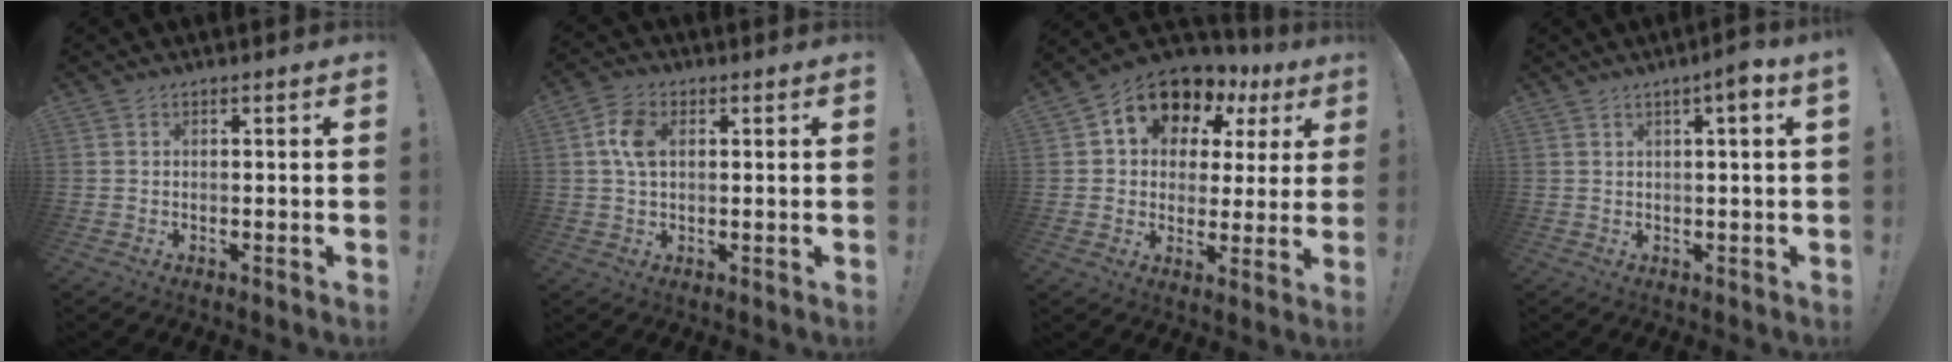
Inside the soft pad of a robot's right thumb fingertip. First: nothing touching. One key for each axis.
{"total": 7.8, "fx": 1.5, "fy": 5.1, "fz": 5.7, "tx": -0.105, "ty": 0.003, "tz": 0.027}
{"total": 11.2, "fx": 7.0, "fy": 7.3, "fz": 4.8, "tx": -0.084, "ty": -0.052, "tz": 0.125}
{"total": 4.0, "fx": 1.3, "fy": -0.3, "fz": 3.8, "tx": -0.049, "ty": -0.006, "tz": 0.013}